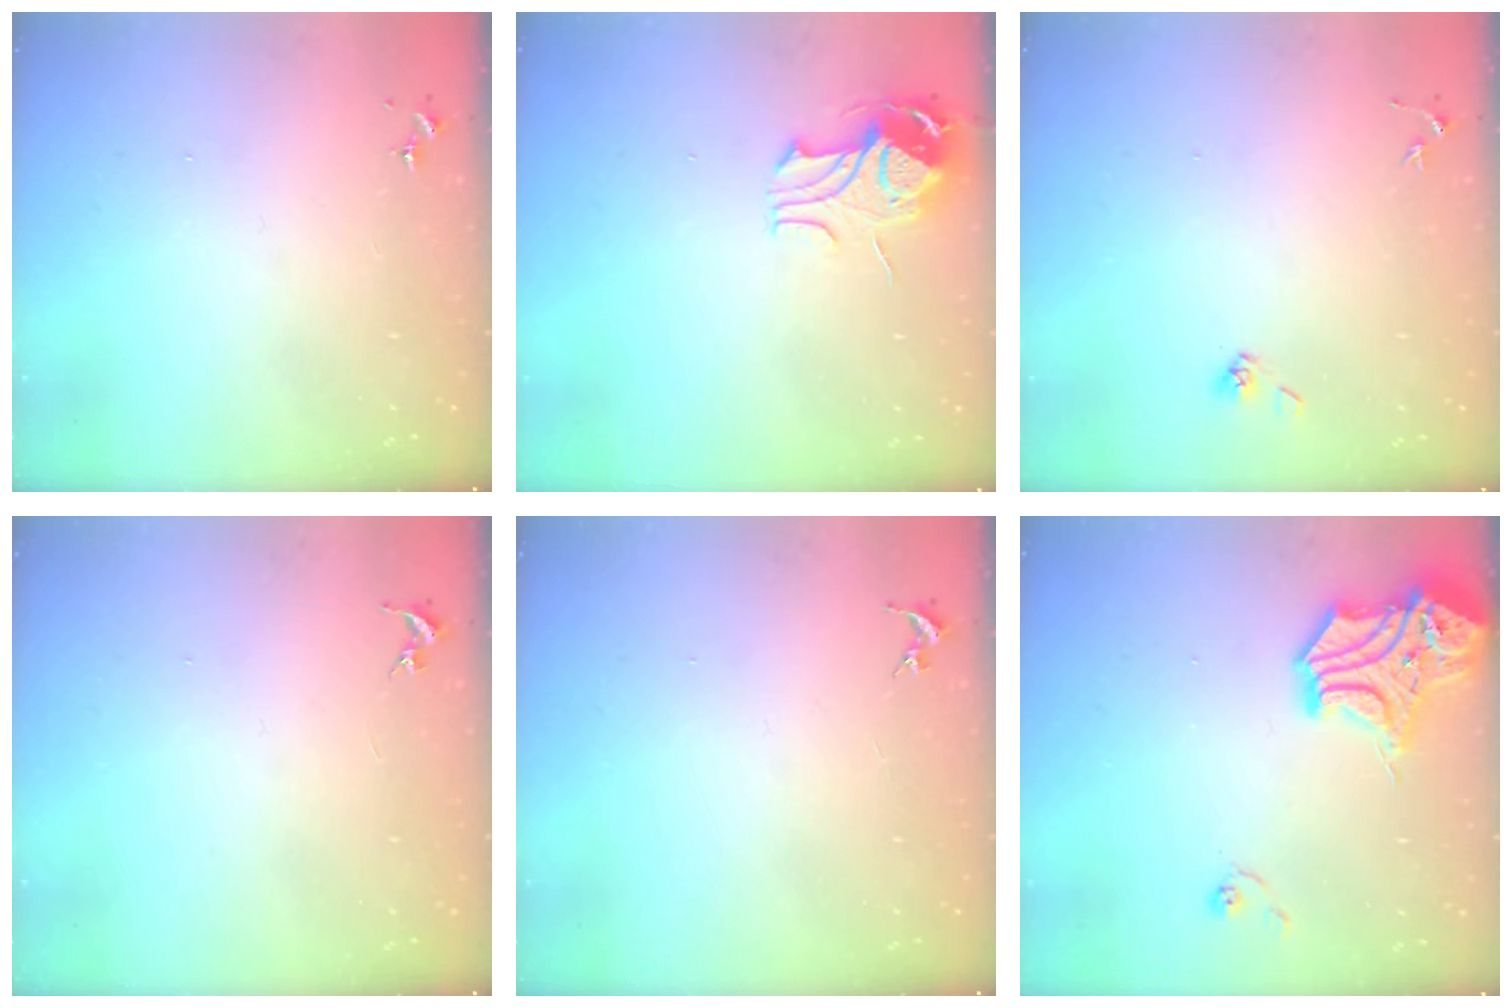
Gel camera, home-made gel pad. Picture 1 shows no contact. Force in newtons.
{"total": 9.9, "press": 9.8, "slide": 1.4}
{"total": 3.9, "press": 3.5, "slide": 1.7}
{"total": 0.0}
{"total": 0.0}
{"total": 15.8, "press": 15.6, "slide": 2.4}